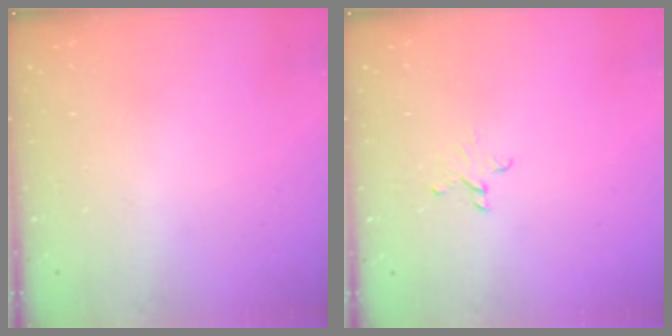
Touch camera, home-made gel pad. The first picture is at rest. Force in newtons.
{"total": 2.6, "press": 2.6, "slide": 0.2}